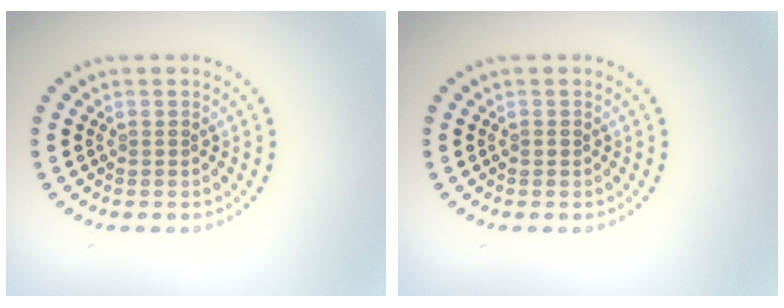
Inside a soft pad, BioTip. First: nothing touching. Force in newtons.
{"total": 0.5, "press": 0.5, "slide": 0.1}